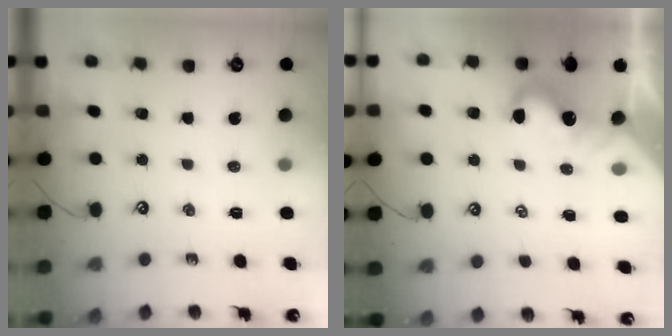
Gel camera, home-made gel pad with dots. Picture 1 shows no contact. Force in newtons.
{"total": 0.7, "press": 0.4, "slide": 0.6}